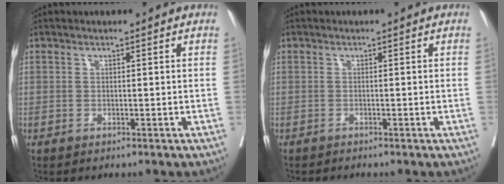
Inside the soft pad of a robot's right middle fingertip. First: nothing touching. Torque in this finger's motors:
{"motor_torque": [0.02, 0.21, -0.02, -0.01]}